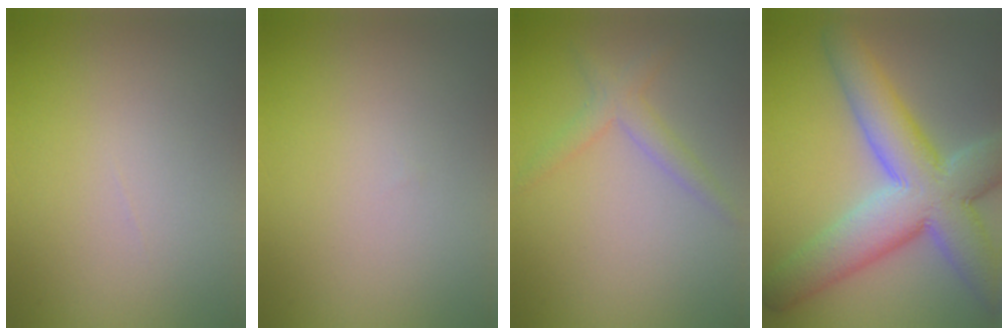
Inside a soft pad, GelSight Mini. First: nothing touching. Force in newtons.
{"total": 0.0}
{"total": 2.2, "press": 2.2, "slide": 0.1}
{"total": 10.7, "press": 10.7, "slide": 0.8}